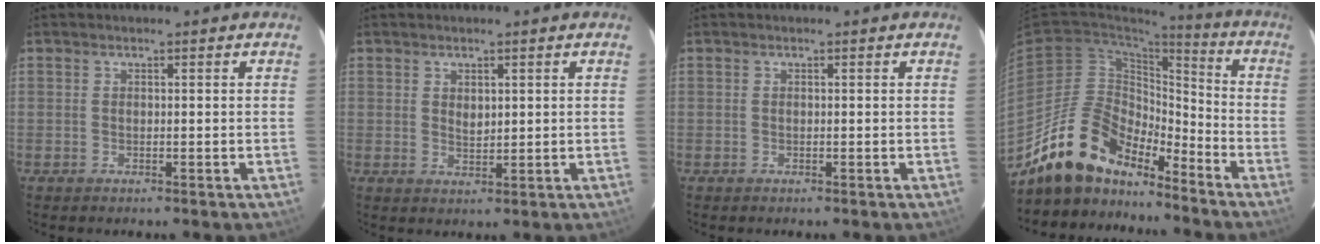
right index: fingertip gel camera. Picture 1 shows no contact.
{"total": 2.4, "force": [0.7, 1.5, 1.7], "torque": [-0.025, 0.000, 0.015]}
{"total": 0.0}
{"total": 16.5, "force": [-13.8, 6.5, 6.1], "torque": [-0.127, 0.018, -0.242]}